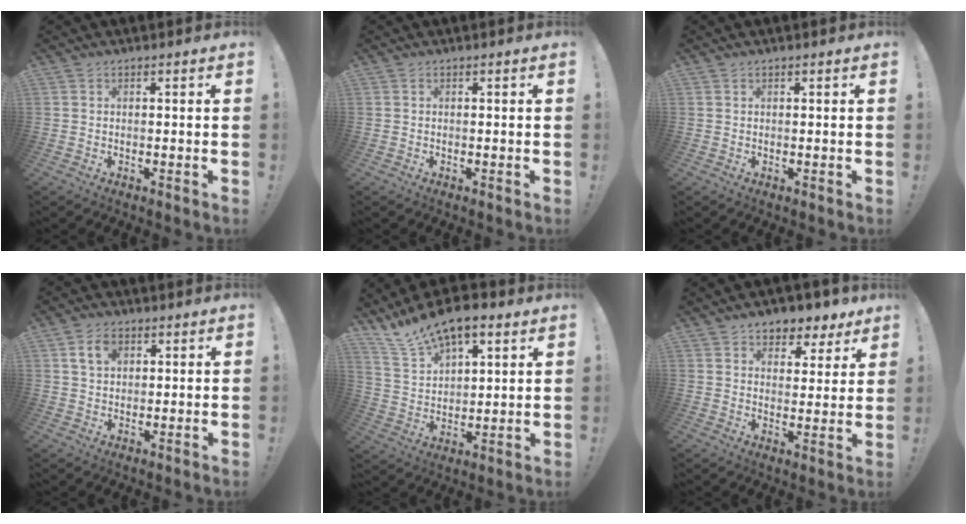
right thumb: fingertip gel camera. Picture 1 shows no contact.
{"total": 0.0}
{"total": 0.0}
{"total": 5.7, "force": [2.4, 3.9, 3.3], "torque": [-0.050, 0.002, 0.044]}
{"total": 13.3, "force": [10.5, 5.6, 5.8], "torque": [-0.119, -0.070, 0.194]}
{"total": 6.9, "force": [5.3, 4.0, 1.8], "torque": [-0.020, -0.040, 0.098]}